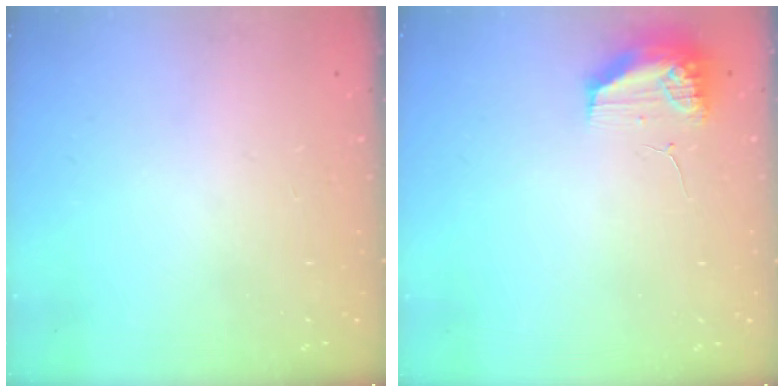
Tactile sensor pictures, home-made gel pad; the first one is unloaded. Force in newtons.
{"total": 9.9, "press": 9.9, "slide": 0.6}